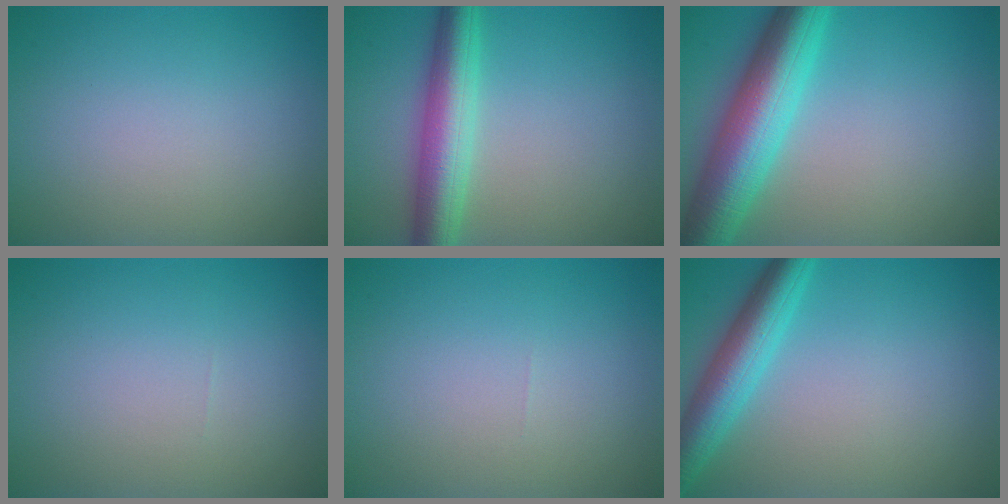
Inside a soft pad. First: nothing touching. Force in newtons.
{"total": 5.8, "press": 5.8, "slide": 0.2}
{"total": 8.9, "press": 8.9, "slide": 0.2}
{"total": 0.0}
{"total": 0.0}
{"total": 5.1, "press": 5.1, "slide": 0.2}